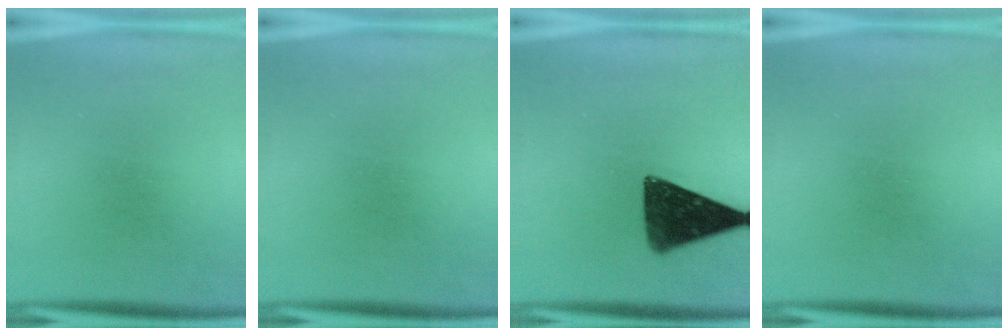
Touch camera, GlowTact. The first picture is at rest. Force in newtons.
{"total": 0.0}
{"total": 12.8}
{"total": 0.0}